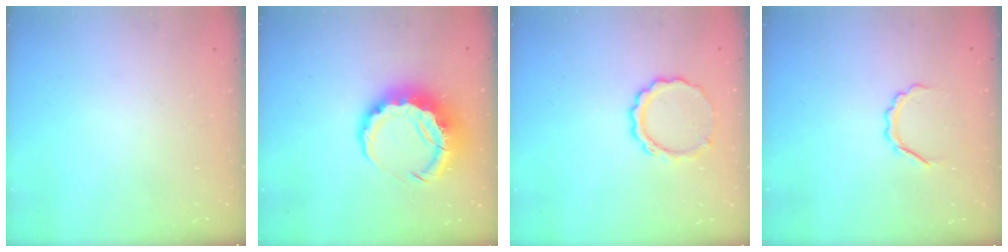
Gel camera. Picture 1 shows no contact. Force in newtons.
{"total": 10.2, "press": 9.9, "slide": 2.3}
{"total": 8.5, "press": 8.4, "slide": 1.1}
{"total": 3.9, "press": 3.8, "slide": 0.6}